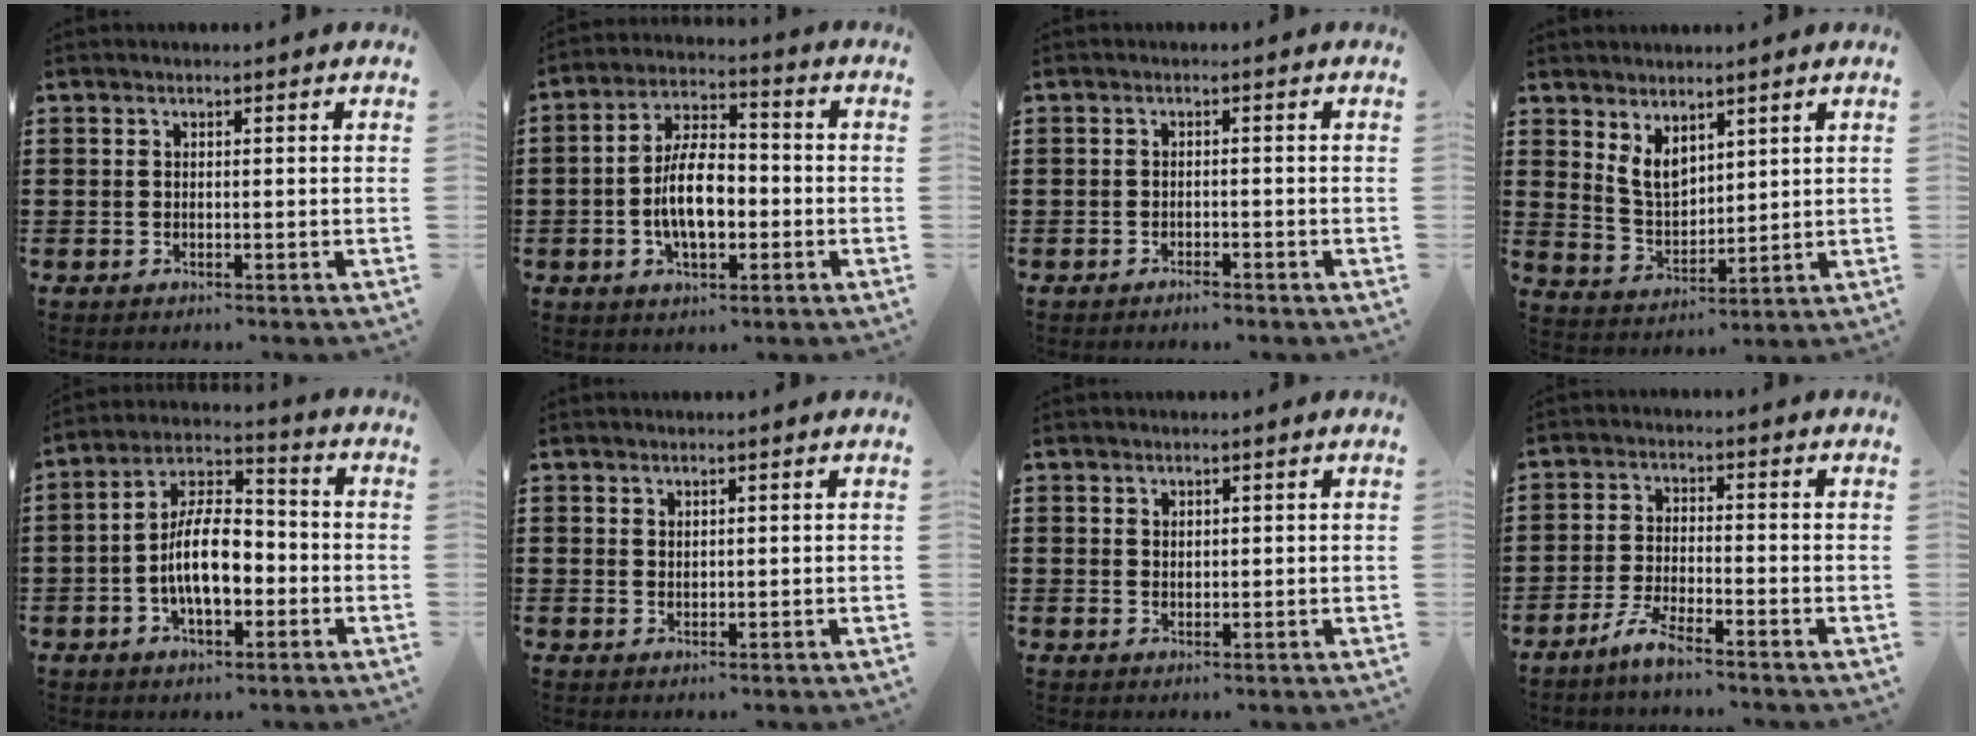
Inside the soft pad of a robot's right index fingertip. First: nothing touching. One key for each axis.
{"total": 9.4, "fx": -1.6, "fy": 4.6, "fz": 8.1, "tx": -0.151, "ty": 0.000, "tz": -0.037}
{"total": 1.2, "fx": -1.1, "fy": 0.2, "fz": 0.3, "tx": -0.009, "ty": 0.000, "tz": -0.022}
{"total": 5.1, "fx": 3.2, "fy": 2.9, "fz": 2.7, "tx": -0.064, "ty": 0.001, "tz": 0.061}
{"total": 10.6, "fx": -2.4, "fy": 5.1, "fz": 8.9, "tx": -0.171, "ty": 0.000, "tz": -0.052}
{"total": 1.1, "fx": 1.0, "fy": 0.5, "fz": 0.1, "tx": -0.004, "ty": 0.002, "tz": 0.019}
{"total": 1.3, "fx": 1.0, "fy": 0.7, "fz": 0.2, "tx": -0.006, "ty": 0.003, "tz": 0.019}
{"total": 3.8, "fx": -3.2, "fy": 0.0, "fz": 2.0, "tx": -0.056, "ty": -0.007, "tz": -0.066}